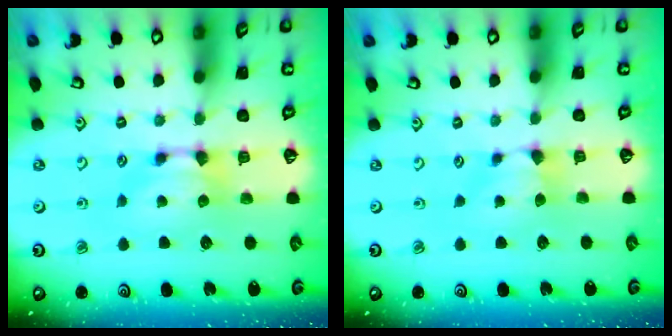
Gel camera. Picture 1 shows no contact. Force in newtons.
{"total": 0.6, "press": 0.2, "slide": 0.5}